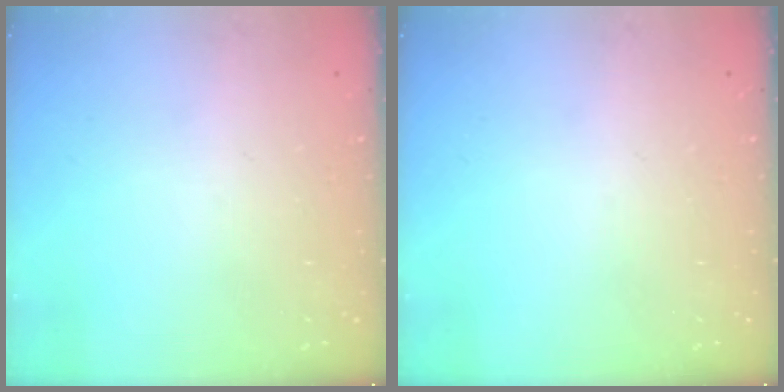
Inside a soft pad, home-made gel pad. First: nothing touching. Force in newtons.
{"total": 0.0}